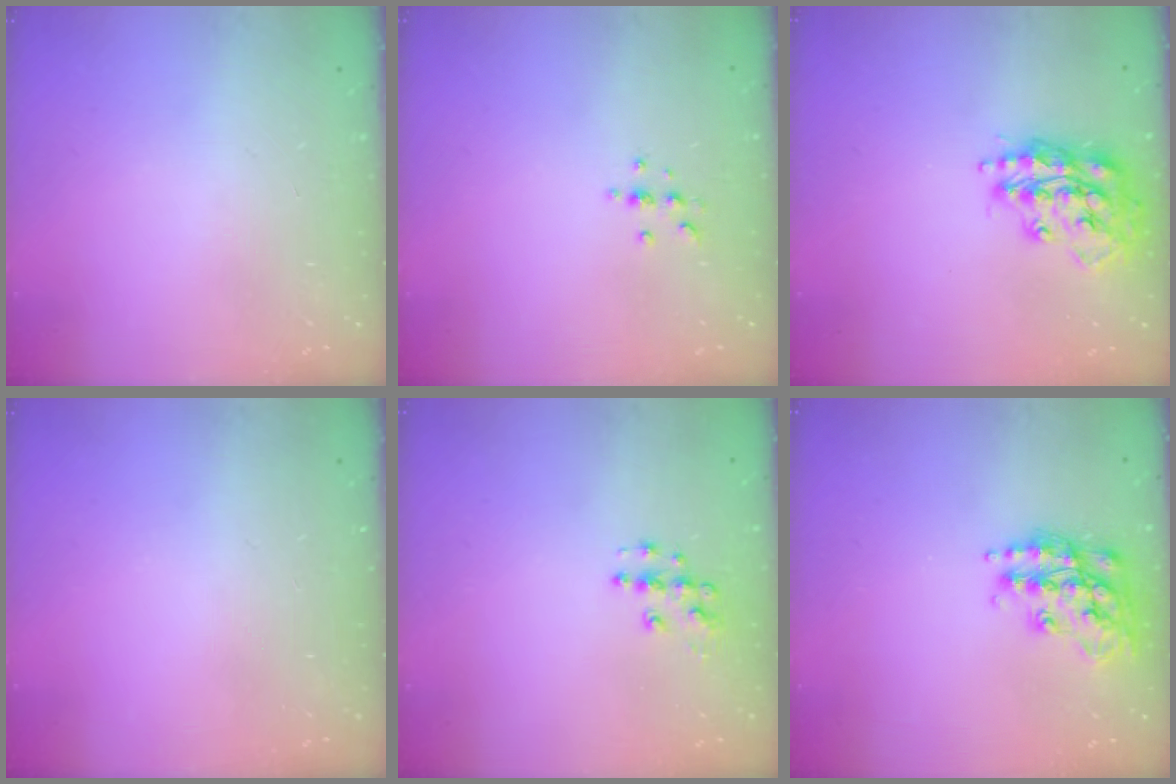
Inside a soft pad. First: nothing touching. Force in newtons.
{"total": 2.9, "press": 2.9, "slide": 0.4}
{"total": 17.0, "press": 16.9, "slide": 1.4}
{"total": 0.0}
{"total": 5.9, "press": 5.9, "slide": 0.4}
{"total": 17.4, "press": 17.3, "slide": 1.2}